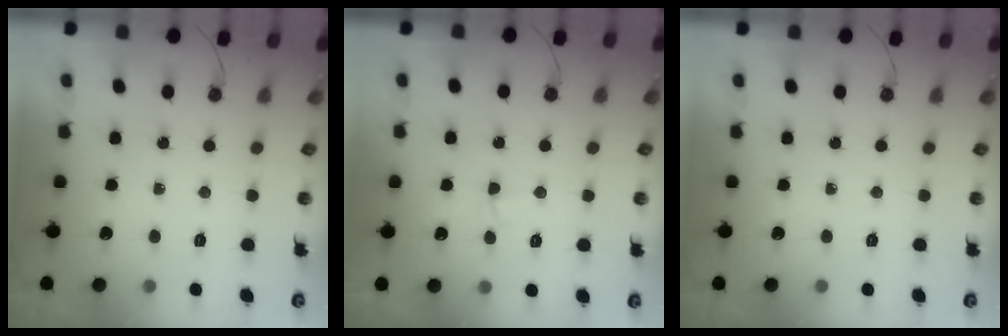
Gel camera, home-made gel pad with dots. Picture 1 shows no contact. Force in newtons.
{"total": 3.5, "press": 3.5, "slide": 0.4}
{"total": 0.0}